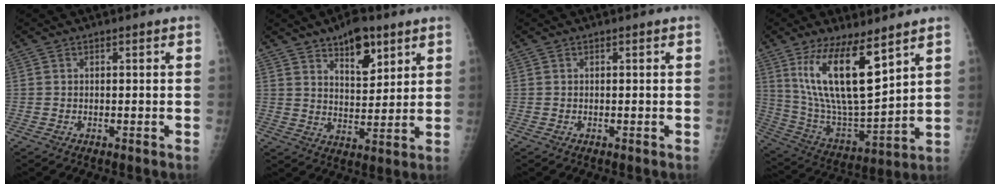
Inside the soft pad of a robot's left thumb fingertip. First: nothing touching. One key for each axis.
{"total": 9.5, "fx": 5.8, "fy": 4.5, "fz": 6.1, "tx": -0.065, "ty": -0.036, "tz": 0.095}
{"total": 0.0}
{"total": 18.0, "fx": 9.1, "fy": 5.9, "fz": 14.3, "tx": -0.253, "ty": -0.054, "tz": 0.185}